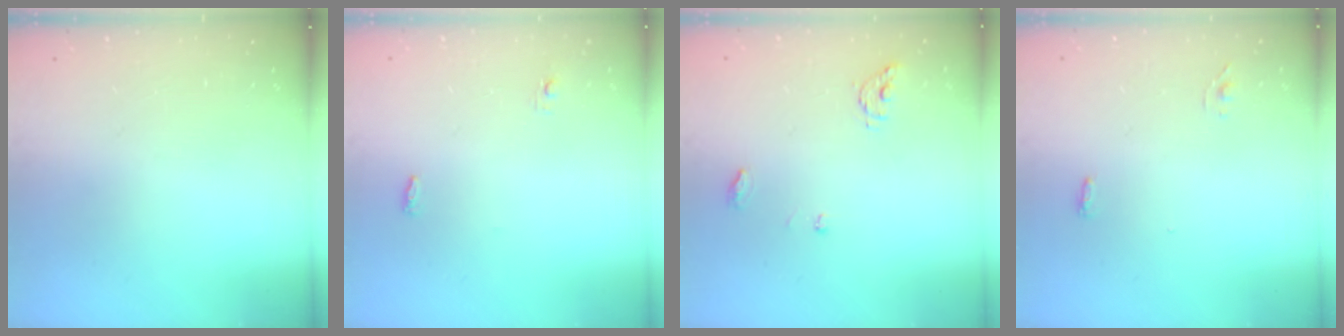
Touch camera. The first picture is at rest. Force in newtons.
{"total": 3.4, "press": 3.3, "slide": 0.9}
{"total": 5.2, "press": 5.2, "slide": 0.0}
{"total": 3.3, "press": 2.9, "slide": 1.7}